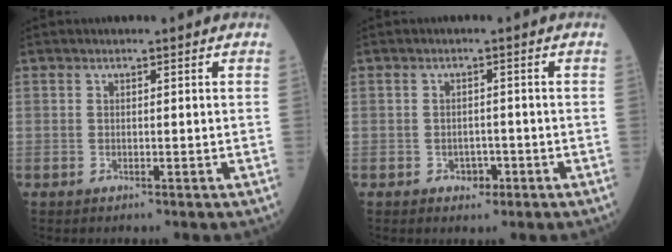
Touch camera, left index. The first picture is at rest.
{"total": 2.1, "force": [-1.1, 1.6, 1.0], "torque": [-0.013, 0.005, -0.010]}